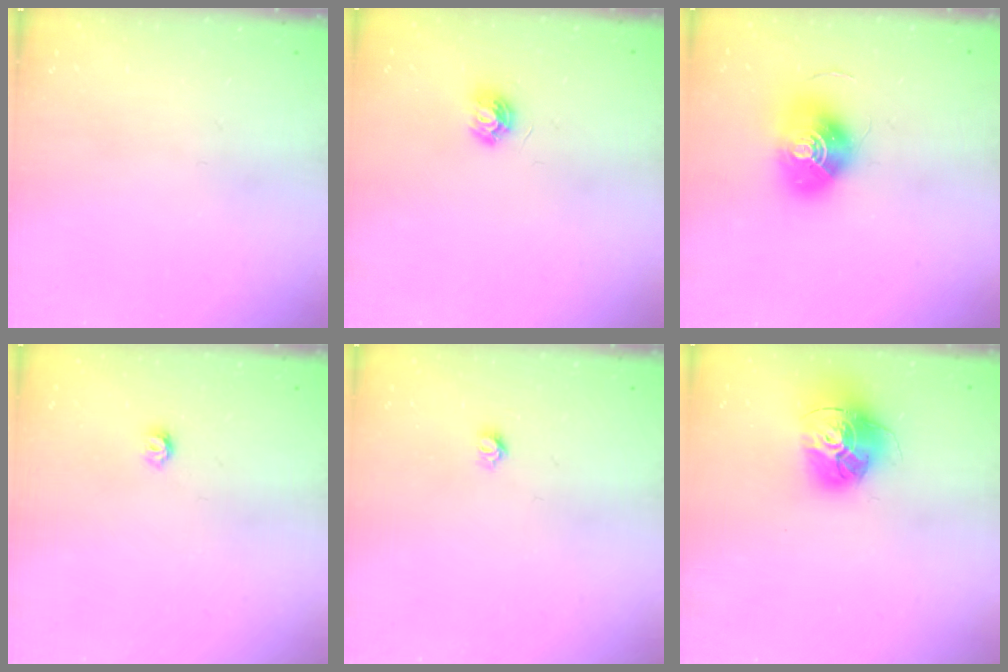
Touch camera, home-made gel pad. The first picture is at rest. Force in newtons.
{"total": 5.9, "press": 5.9, "slide": 0.5}
{"total": 12.7, "press": 12.7, "slide": 0.5}
{"total": 3.2, "press": 3.2, "slide": 0.3}
{"total": 3.9, "press": 3.9, "slide": 0.3}
{"total": 15.9, "press": 15.8, "slide": 1.4}